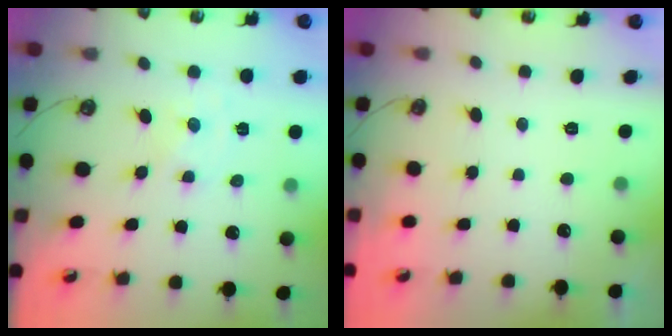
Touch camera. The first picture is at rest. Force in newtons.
{"total": 0.0}